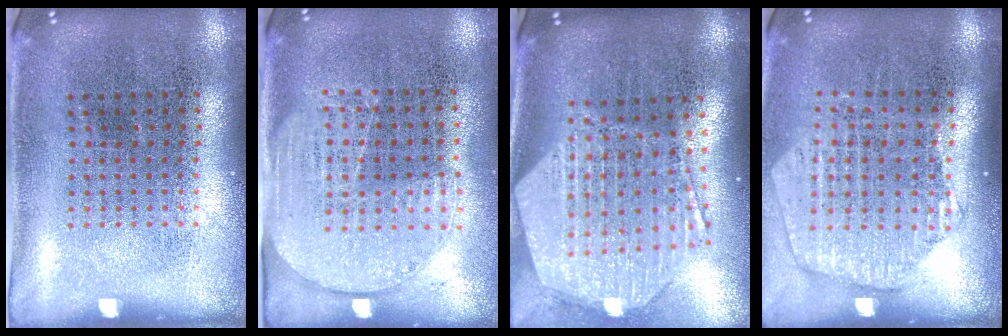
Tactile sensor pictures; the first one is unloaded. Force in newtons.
{"total": 1.7, "press": 1.4, "slide": 0.8}
{"total": 3.0, "press": 2.4, "slide": 1.8}
{"total": 1.8, "press": 1.6, "slide": 0.9}